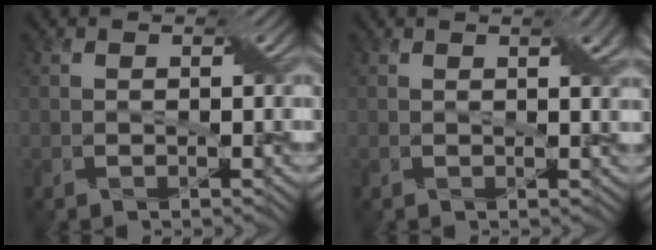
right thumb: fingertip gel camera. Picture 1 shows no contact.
{"total": 2.8, "force": [1.2, 0.7, 2.4], "torque": [-0.036, 0.003, 0.020]}